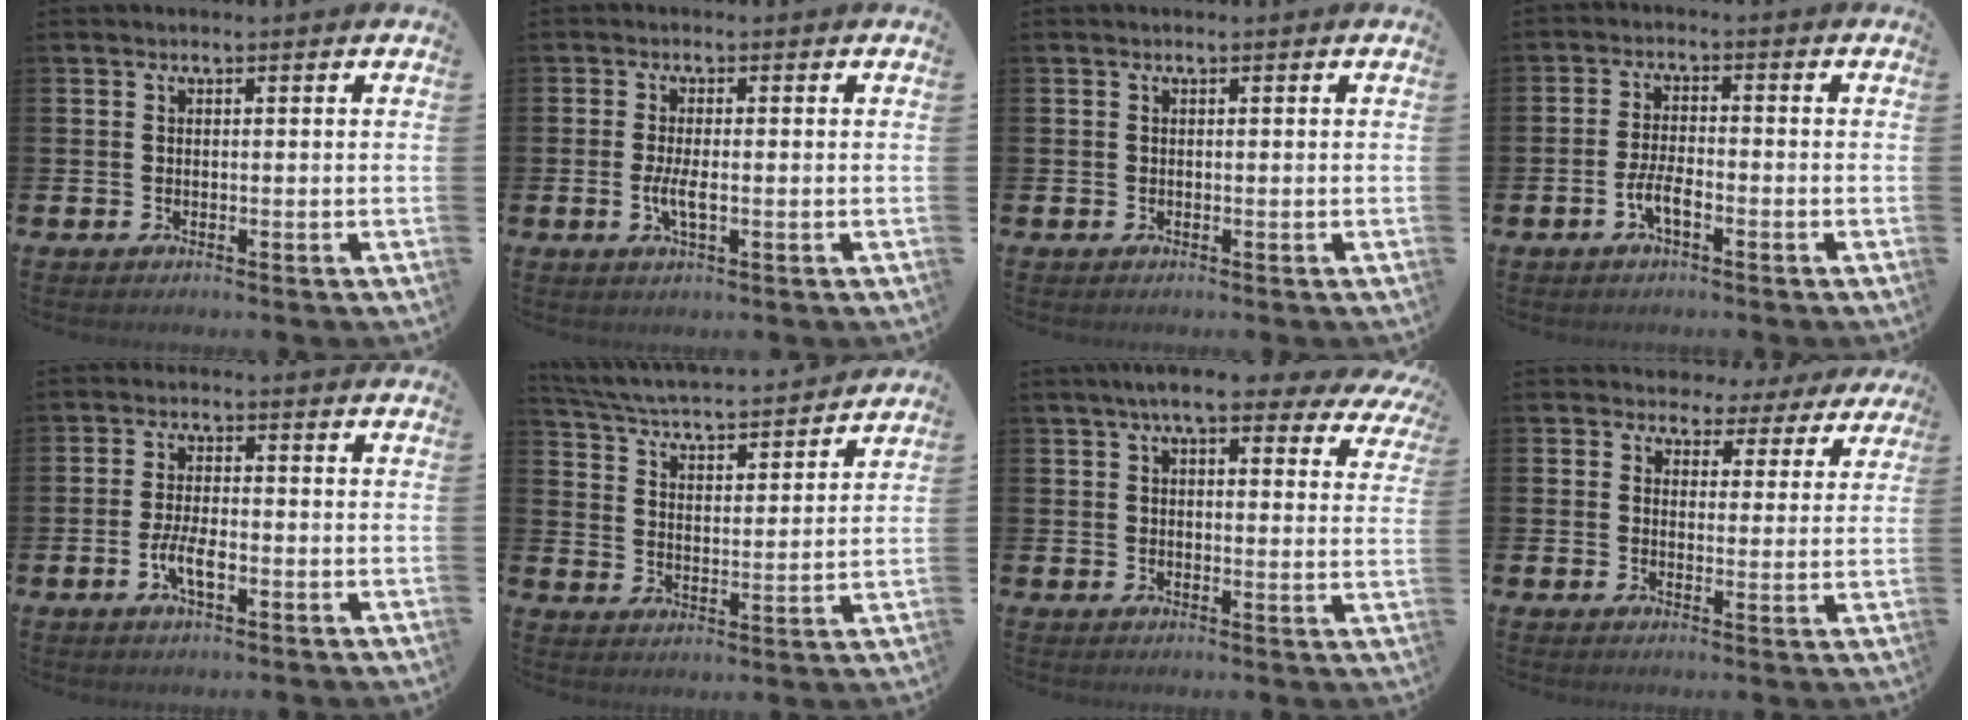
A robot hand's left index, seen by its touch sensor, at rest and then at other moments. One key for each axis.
{"total": 3.0, "fx": -0.5, "fy": 0.9, "fz": 2.8, "tx": -0.055, "ty": -0.003, "tz": -0.013}
{"total": 0.0}
{"total": 3.5, "fx": -1.6, "fy": 1.1, "fz": 2.9, "tx": -0.069, "ty": 0.003, "tz": -0.031}
{"total": 4.0, "fx": -1.3, "fy": 1.5, "fz": 3.5, "tx": -0.065, "ty": 0.002, "tz": -0.025}
{"total": 4.9, "fx": 4.8, "fy": 0.3, "fz": 1.1, "tx": -0.051, "ty": -0.045, "tz": 0.077}
{"total": 6.8, "fx": 5.5, "fy": 1.6, "fz": 3.7, "tx": -0.066, "ty": -0.017, "tz": 0.095}
{"total": 3.3, "fx": 2.6, "fy": 2.1, "fz": -0.1, "tx": -0.004, "ty": -0.021, "tz": 0.039}